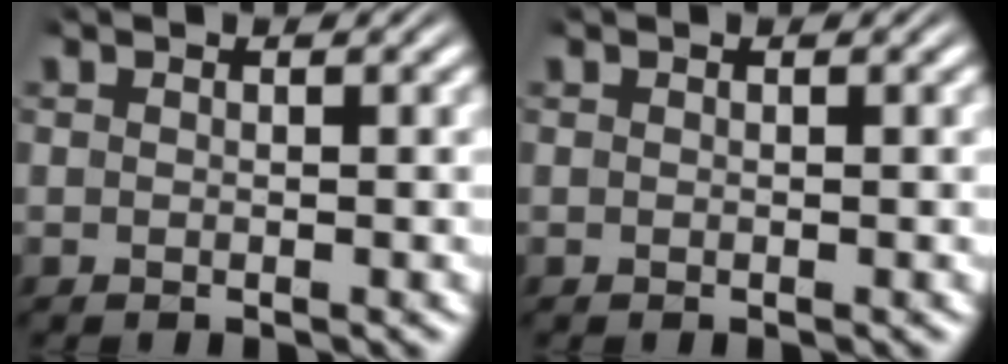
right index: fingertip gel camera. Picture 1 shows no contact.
{"total": 0.0}